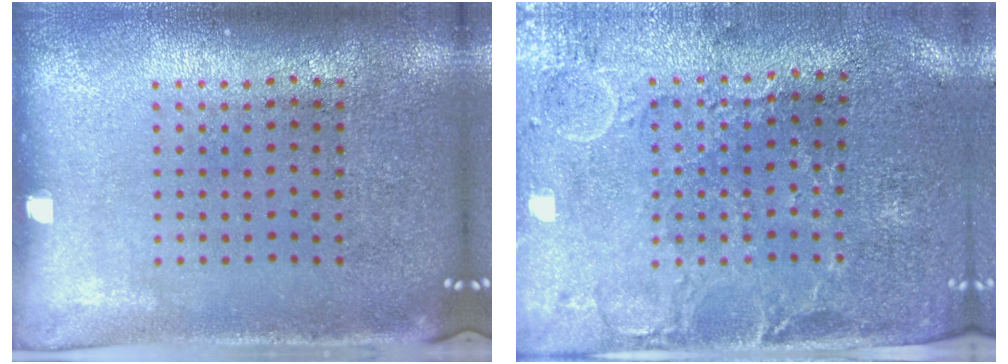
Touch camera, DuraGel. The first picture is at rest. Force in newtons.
{"total": 0.6, "press": 0.3, "slide": 0.5}